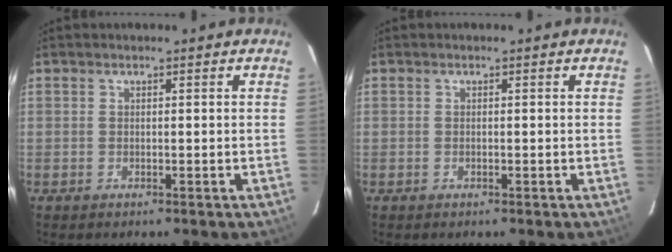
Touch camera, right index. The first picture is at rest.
{"total": 0.0}